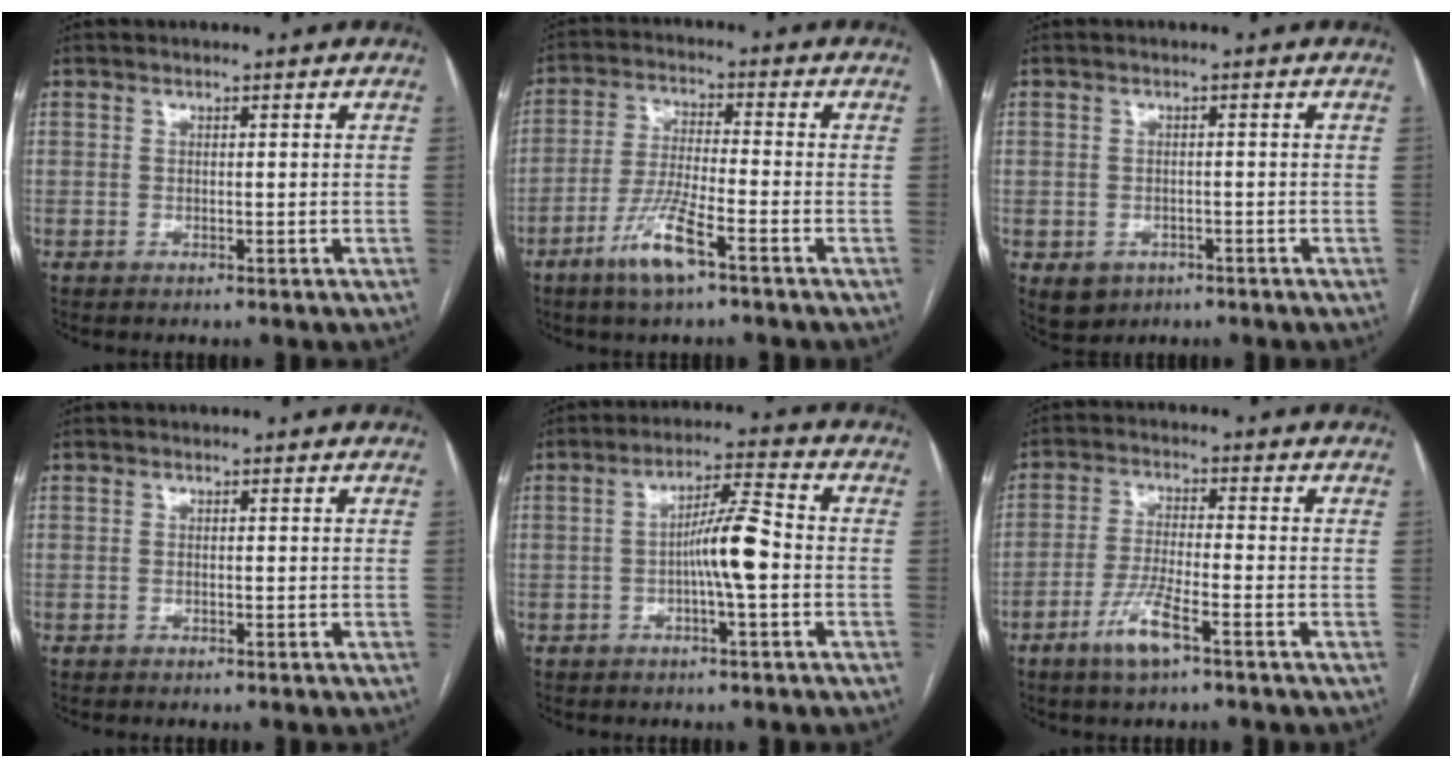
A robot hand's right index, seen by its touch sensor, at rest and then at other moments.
{"total": 8.2, "force": [-4.8, 0.6, 6.6], "torque": [-0.137, -0.010, -0.092]}
{"total": 4.0, "force": [-1.9, 3.4, 1.0], "torque": [-0.012, 0.002, -0.020]}
{"total": 0.0}
{"total": 7.0, "force": [-1.2, 0.3, 6.9], "torque": [-0.122, 0.014, -0.022]}
{"total": 6.4, "force": [-3.8, 0.6, 5.1], "torque": [-0.107, -0.007, -0.074]}